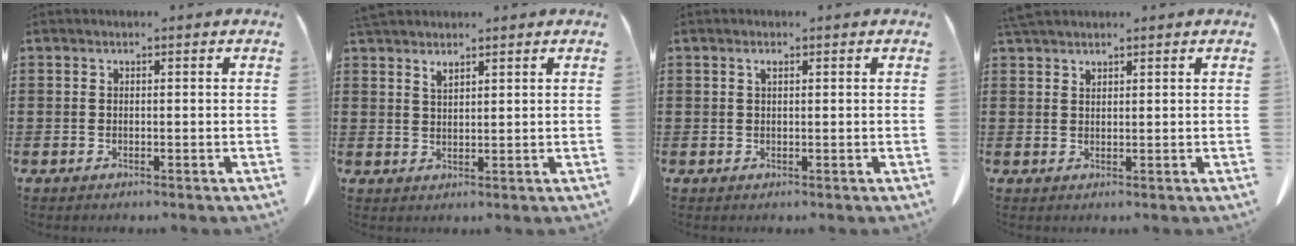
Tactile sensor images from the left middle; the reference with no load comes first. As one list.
[{"total": 2.2, "force": [1.9, 0.5, 1.0], "torque": [-0.023, 0.001, 0.036]}, {"total": 1.0, "force": [0.5, 0.3, 0.8], "torque": [-0.019, 0.002, 0.009]}, {"total": 2.0, "force": [2.0, 0.3, 0.5], "torque": [-0.014, 0.000, 0.039]}]